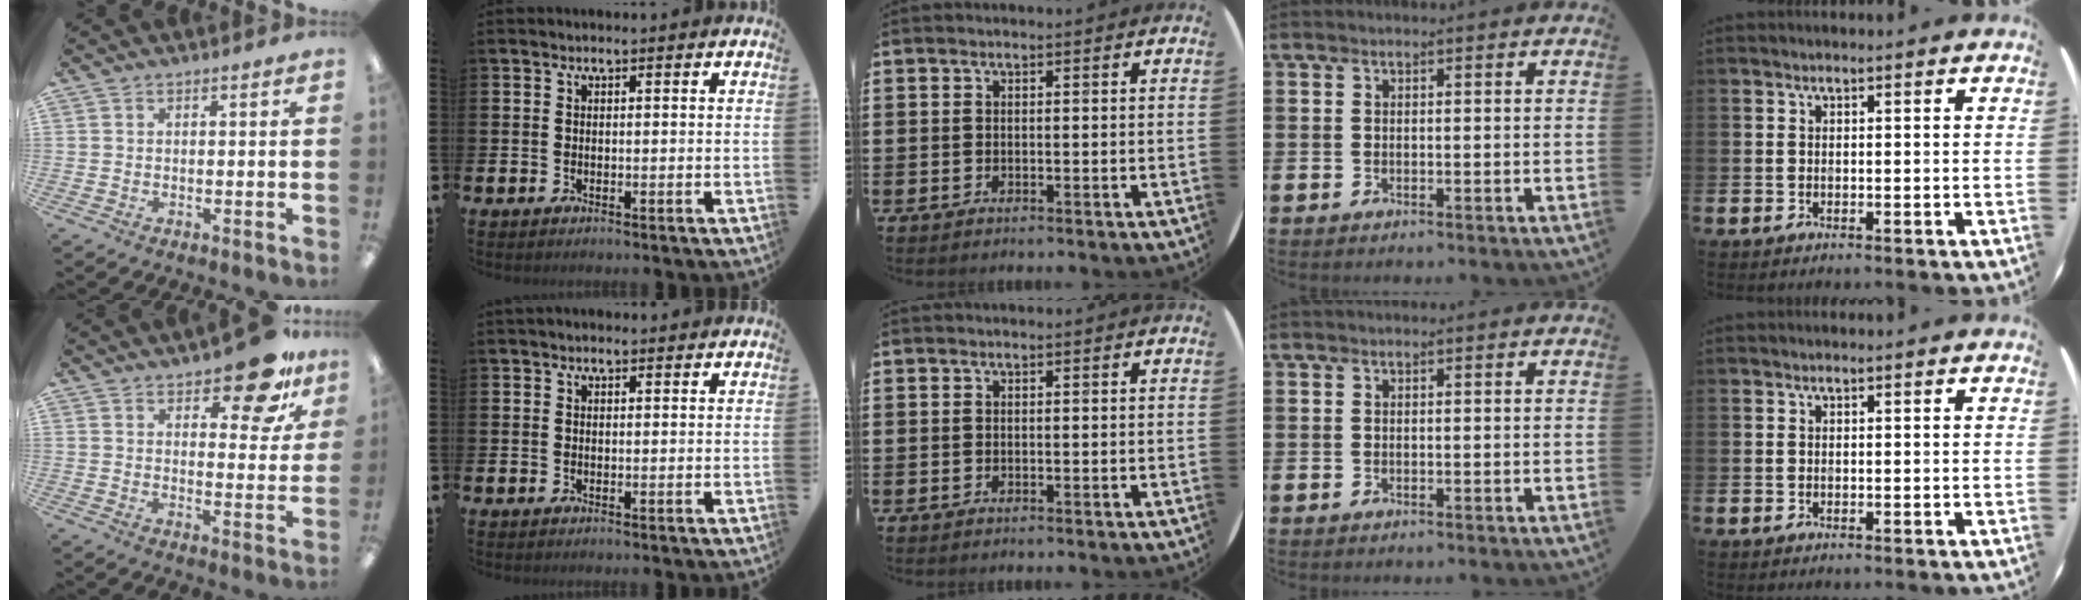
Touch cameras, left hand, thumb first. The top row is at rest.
{"thumb": {"total": 12.2, "force": [9.0, 4.5, 6.9], "torque": [-0.084, -0.053, 0.152]}, "index": {"total": 0.9, "force": [0.8, 0.3, 0.3], "torque": [0.002, 0.000, 0.012]}}